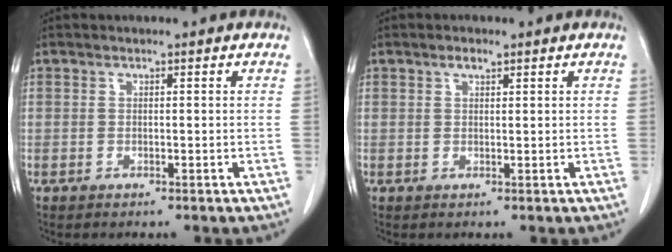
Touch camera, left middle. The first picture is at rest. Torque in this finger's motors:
{"motor_torque": [0.28, -0.24, 0.01, 0.00]}